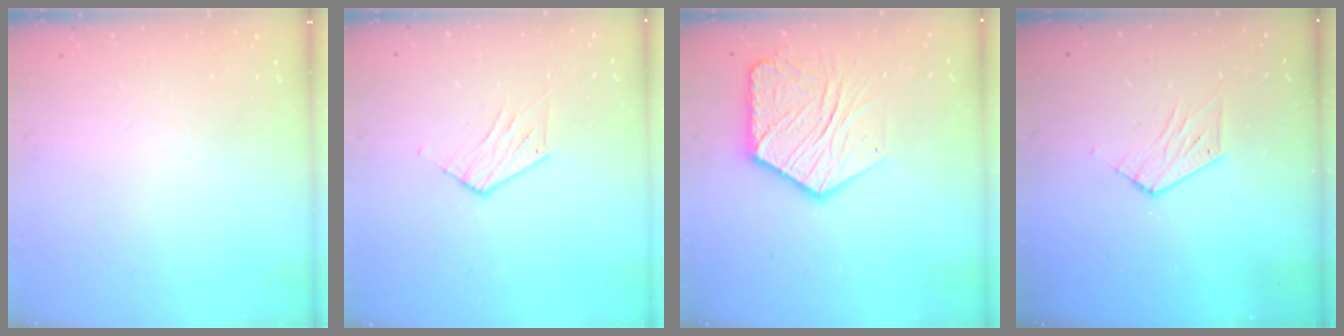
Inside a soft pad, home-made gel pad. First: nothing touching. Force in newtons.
{"total": 6.7, "press": 6.7, "slide": 0.3}
{"total": 15.7, "press": 15.6, "slide": 1.2}
{"total": 6.8, "press": 6.8, "slide": 0.5}